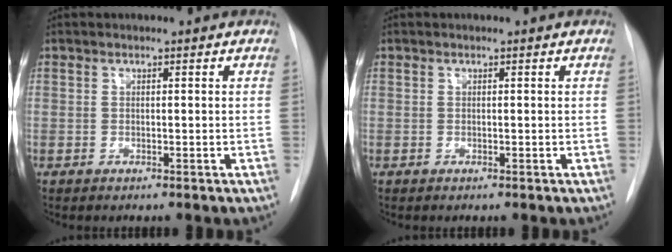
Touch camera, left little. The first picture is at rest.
{"total": 0.0}